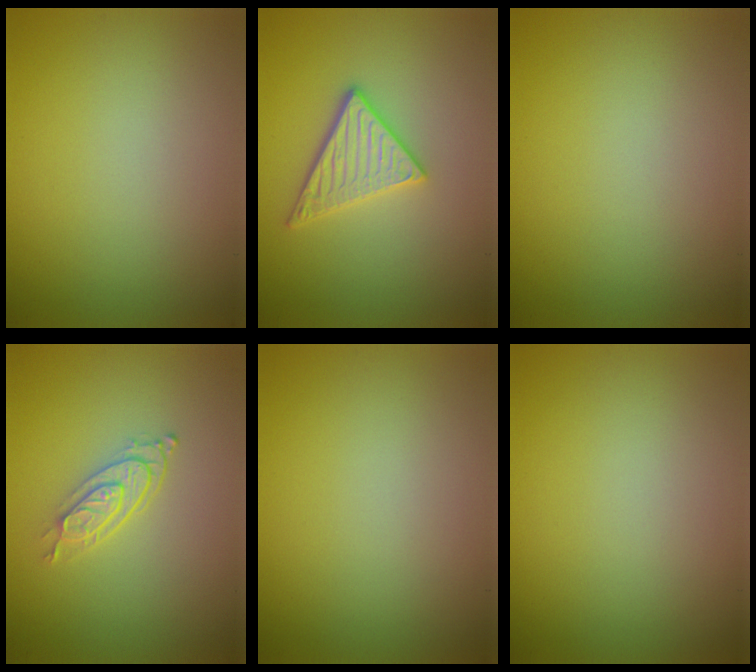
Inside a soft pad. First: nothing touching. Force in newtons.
{"total": 3.0, "press": 2.9, "slide": 0.8}
{"total": 0.0}
{"total": 2.8, "press": 2.2, "slide": 1.7}
{"total": 0.0}
{"total": 0.0}